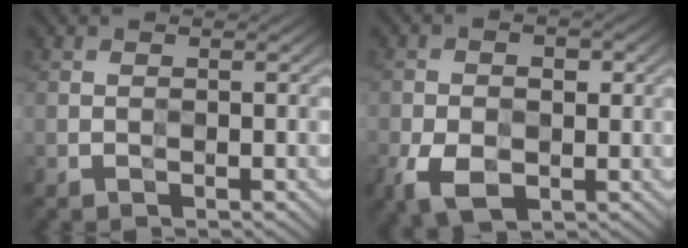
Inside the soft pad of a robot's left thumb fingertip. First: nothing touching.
{"total": 7.1, "force": [-1.9, 4.6, 5.1], "torque": [-0.098, -0.012, -0.034]}